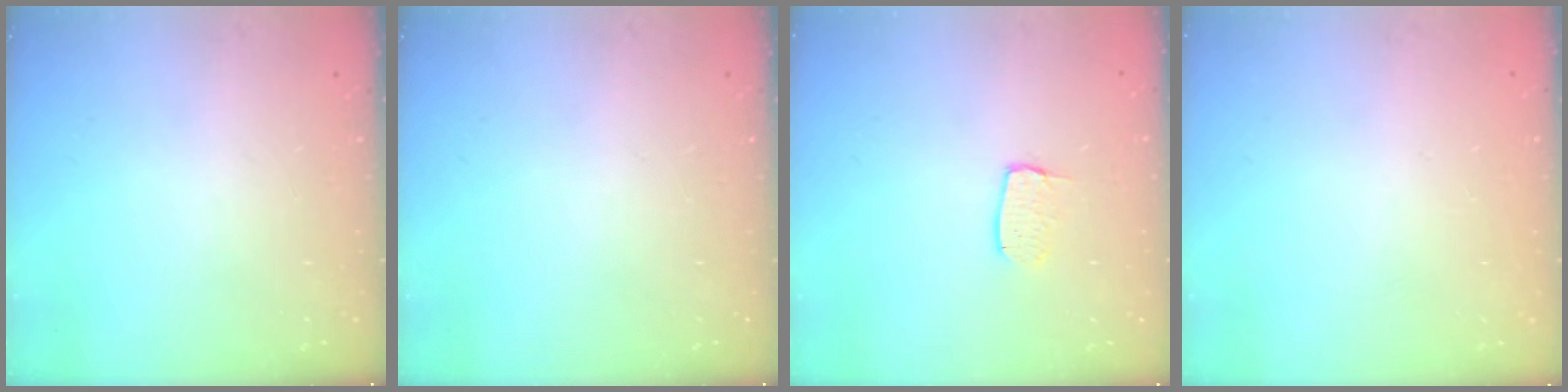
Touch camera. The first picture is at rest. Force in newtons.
{"total": 0.0}
{"total": 5.5, "press": 5.5, "slide": 0.2}
{"total": 0.0}